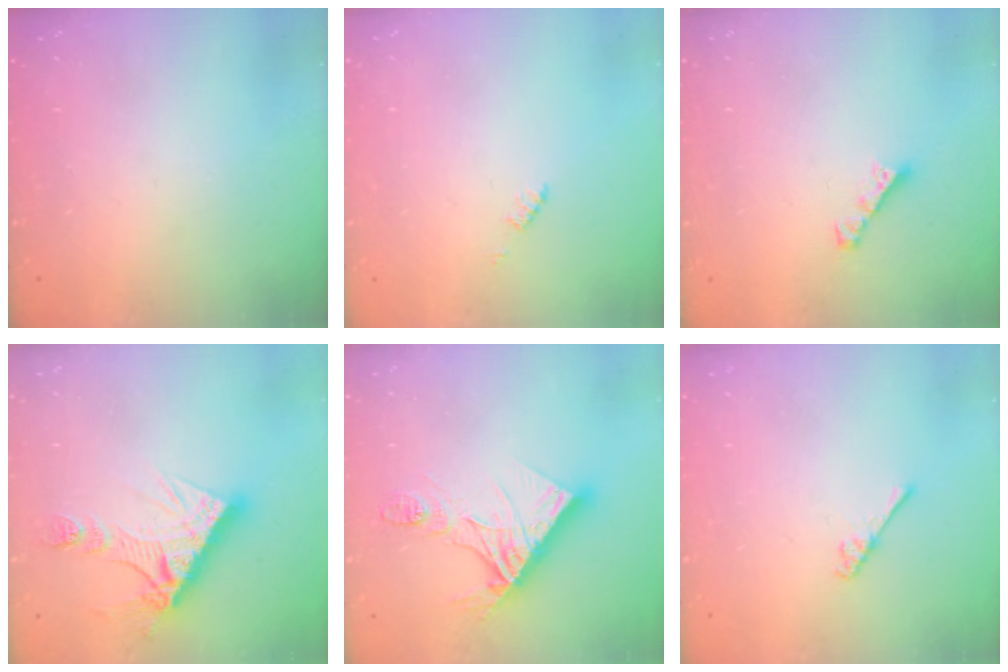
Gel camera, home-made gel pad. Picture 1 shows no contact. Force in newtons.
{"total": 1.2, "press": 1.2, "slide": 0.2}
{"total": 3.0, "press": 3.0, "slide": 0.3}
{"total": 13.5, "press": 13.4, "slide": 1.2}
{"total": 16.2, "press": 16.1, "slide": 1.6}
{"total": 2.6, "press": 2.6, "slide": 0.3}